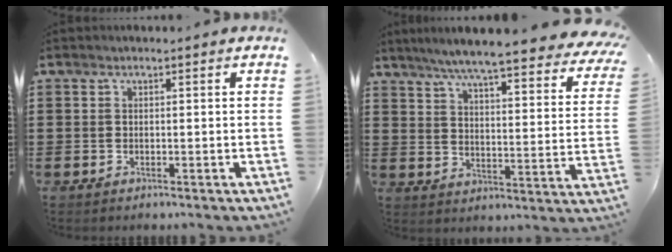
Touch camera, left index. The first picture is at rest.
{"total": 6.9, "force": [6.0, -0.5, 3.3], "torque": [-0.090, -0.043, 0.098]}